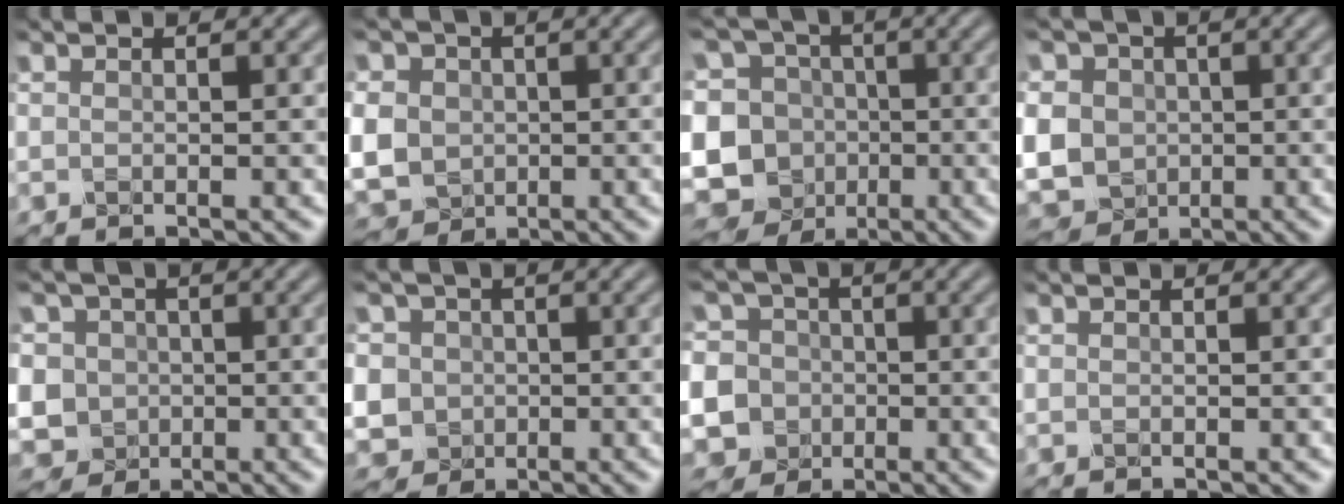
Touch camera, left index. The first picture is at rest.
{"total": 7.4, "force": [-0.5, 6.5, 3.5], "torque": [-0.097, -0.006, -0.030]}
{"total": 17.7, "force": [-4.2, 16.7, 4.5], "torque": [-0.139, 0.005, -0.100]}
{"total": 10.4, "force": [-0.4, 9.2, 4.8], "torque": [-0.119, -0.005, -0.045]}
{"total": 9.2, "force": [-0.1, 8.7, 2.8], "torque": [-0.083, 0.006, -0.025]}
{"total": 8.1, "force": [-0.4, 7.8, 2.4], "torque": [-0.071, 0.004, -0.029]}
{"total": 15.4, "force": [-3.8, 14.4, 3.9], "torque": [-0.135, -0.020, -0.100]}
{"total": 0.0}